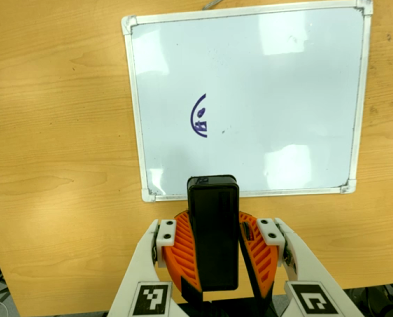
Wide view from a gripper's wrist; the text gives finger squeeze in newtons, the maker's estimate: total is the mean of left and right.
{"total": 11.1, "left": 10.4, "right": 11.8}